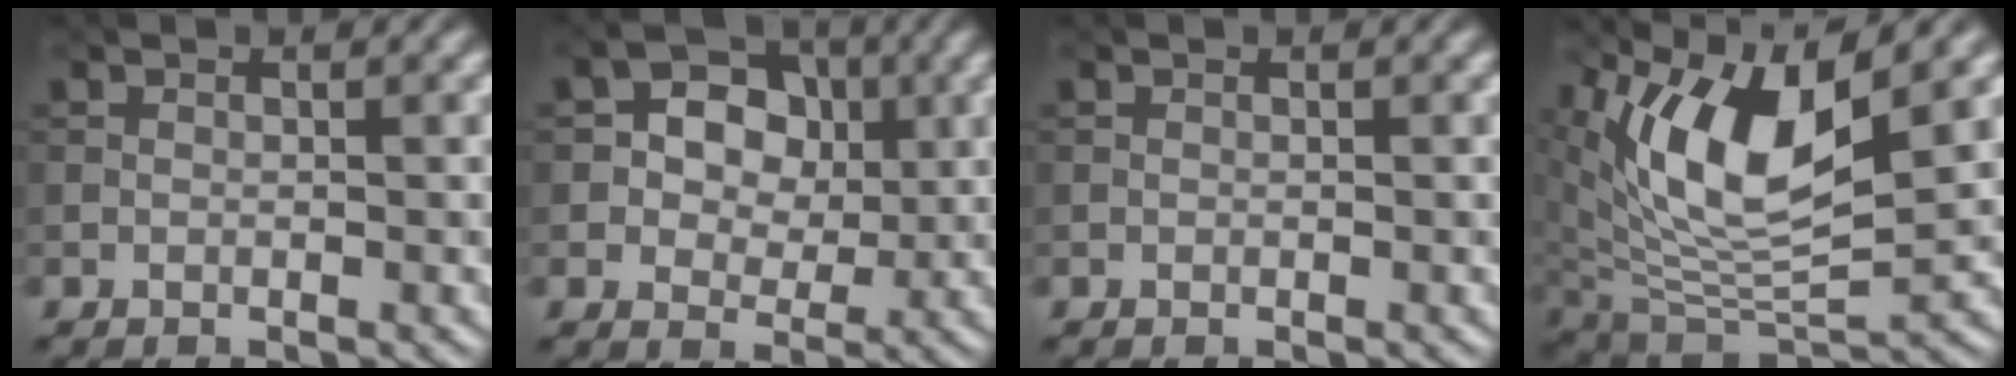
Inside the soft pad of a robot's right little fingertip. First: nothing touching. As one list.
[{"total": 6.2, "force": [1.3, 5.0, 3.4], "torque": [-0.048, 0.016, 0.006]}, {"total": 0.0}, {"total": 9.5, "force": [4.0, 3.8, 7.8], "torque": [-0.145, -0.011, 0.074]}]